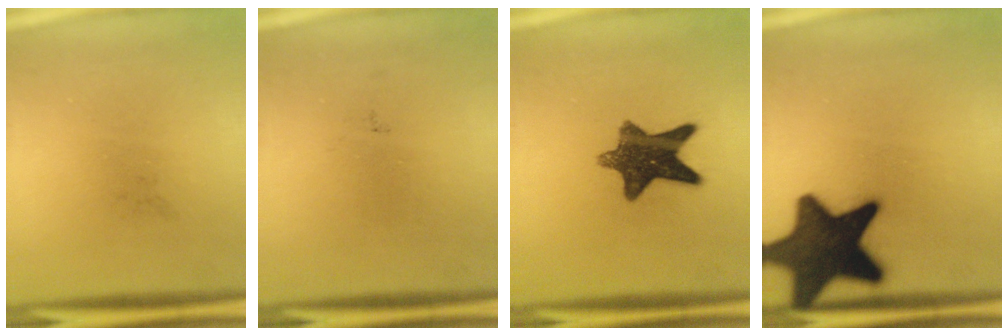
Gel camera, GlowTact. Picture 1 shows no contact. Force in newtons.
{"total": 0.0}
{"total": 10.9}
{"total": 17.8}